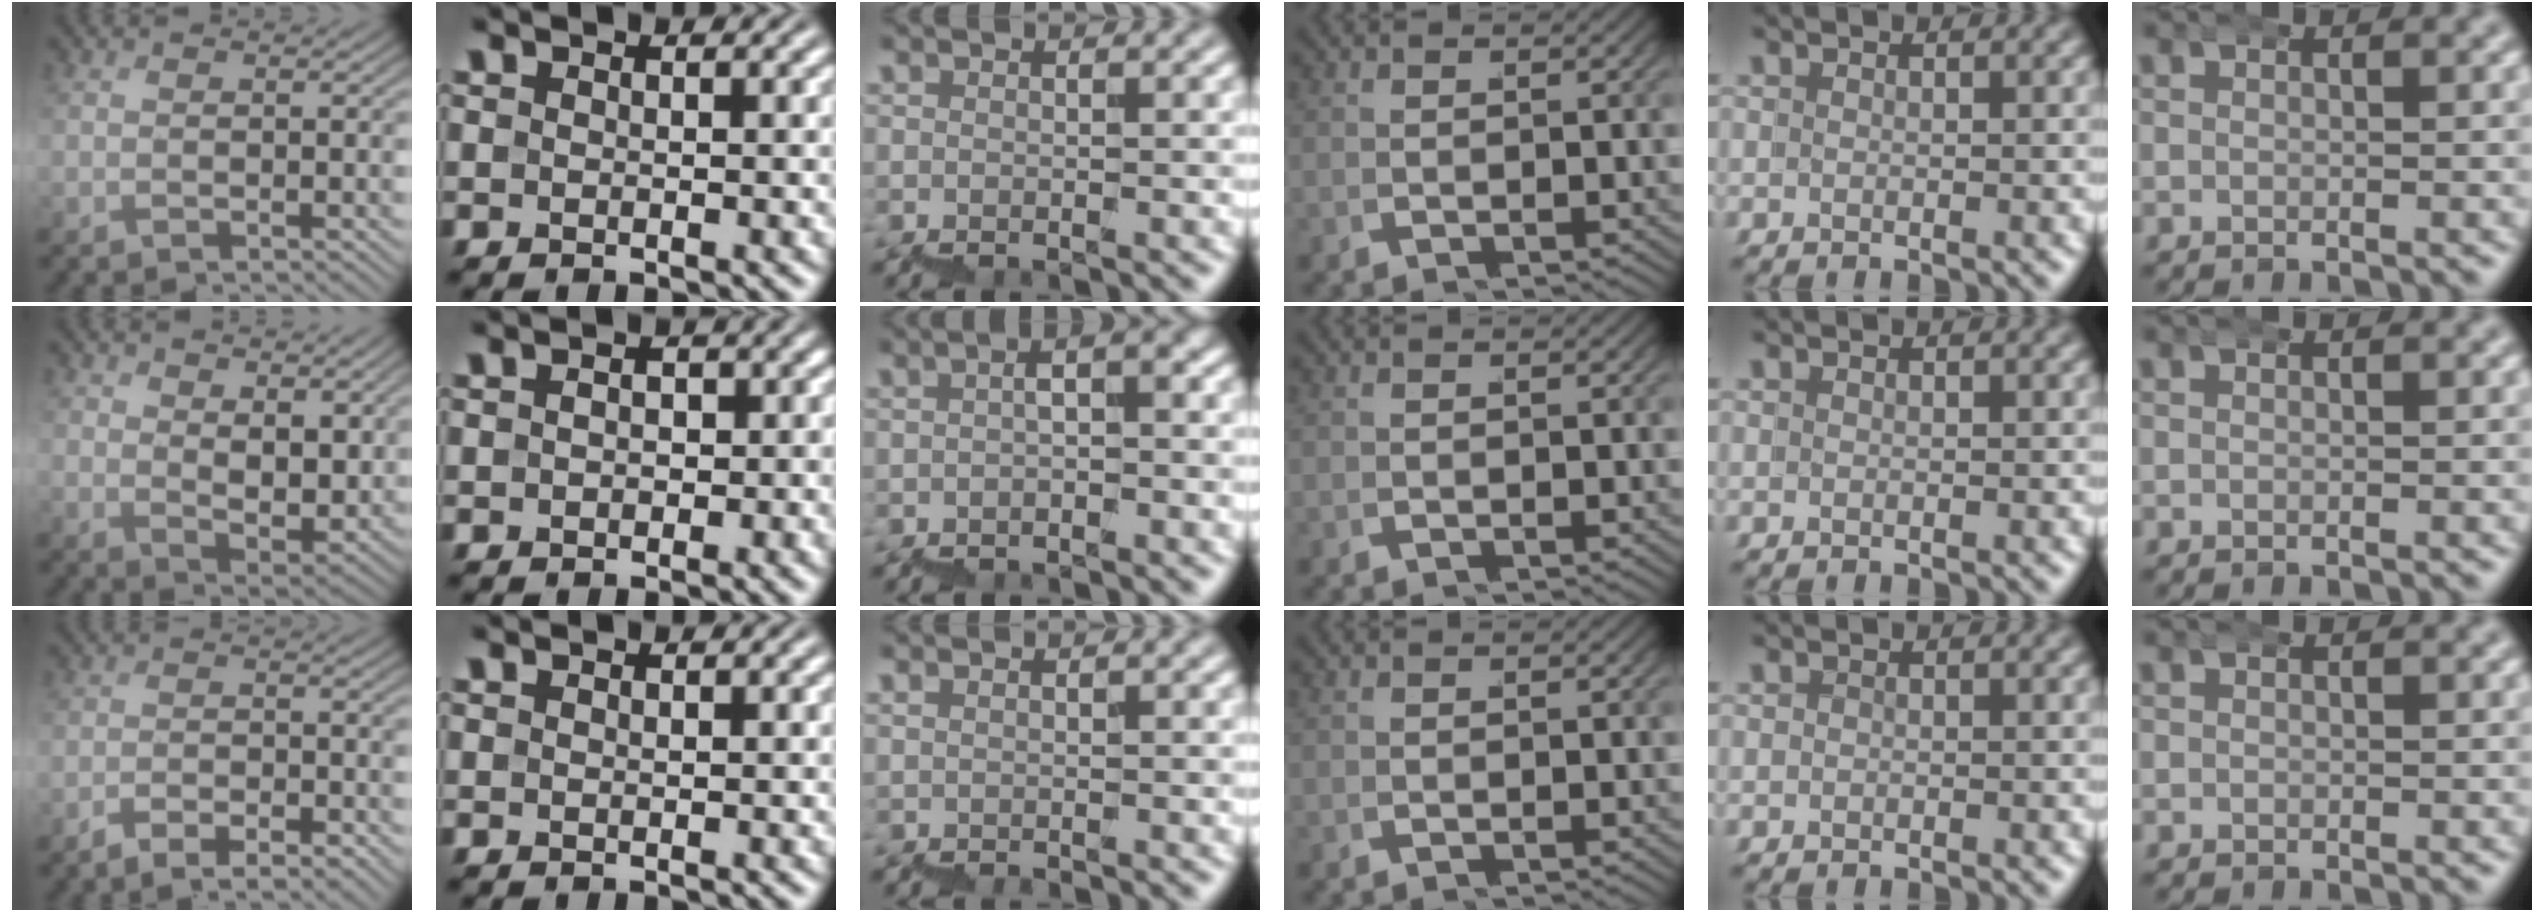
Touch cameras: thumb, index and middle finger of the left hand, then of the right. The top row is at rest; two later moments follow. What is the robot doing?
{"motion": "wrap", "object": "bubble wrap"}